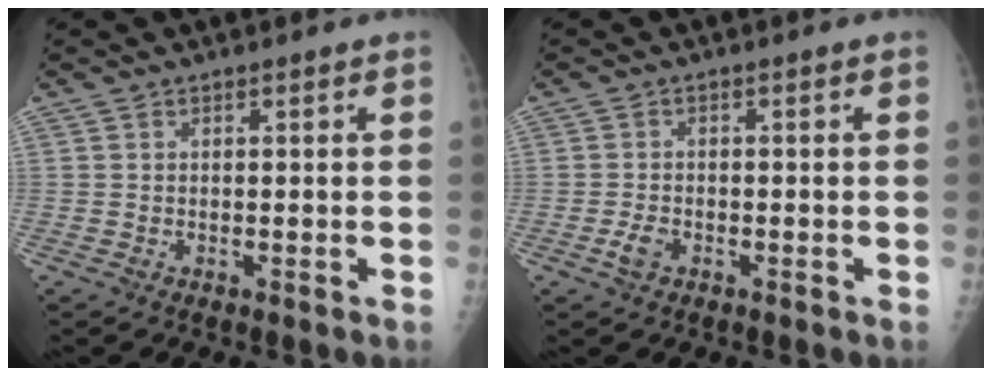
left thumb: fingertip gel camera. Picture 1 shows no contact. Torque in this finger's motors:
{"motor_torque": [-0.41, 0.29, 0.28, 0.24, 0.02]}